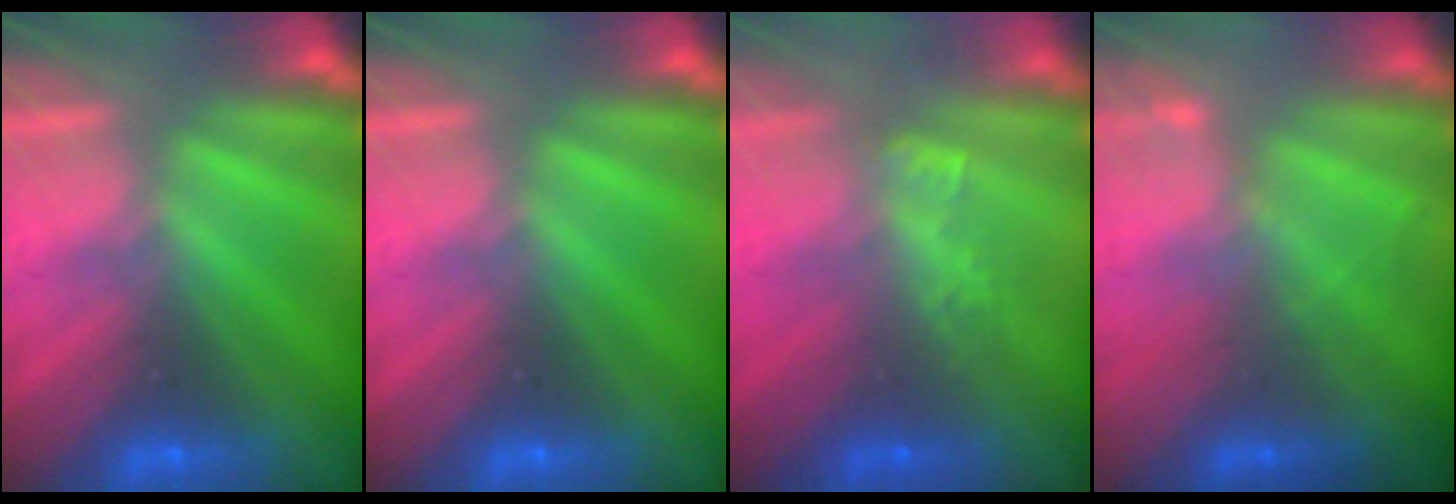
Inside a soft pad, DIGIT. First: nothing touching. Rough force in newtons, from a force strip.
{"total": 0.0}
{"total": 2.2}
{"total": 2.0}